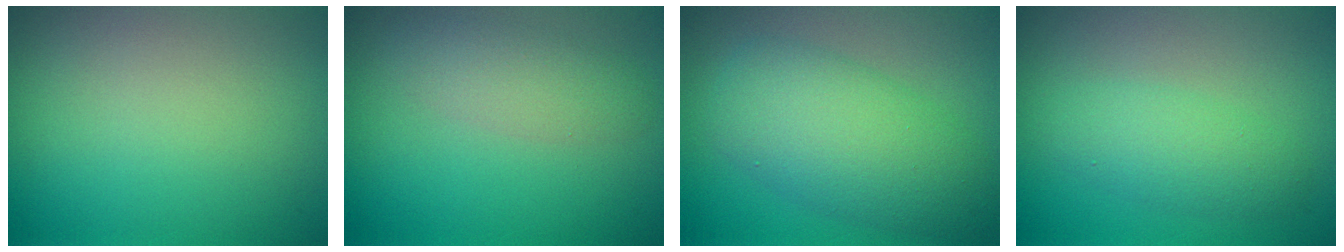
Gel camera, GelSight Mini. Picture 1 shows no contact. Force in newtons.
{"total": 2.4, "press": 2.4, "slide": 0.1}
{"total": 6.8, "press": 6.8, "slide": 0.1}
{"total": 2.7, "press": 2.7, "slide": 0.0}